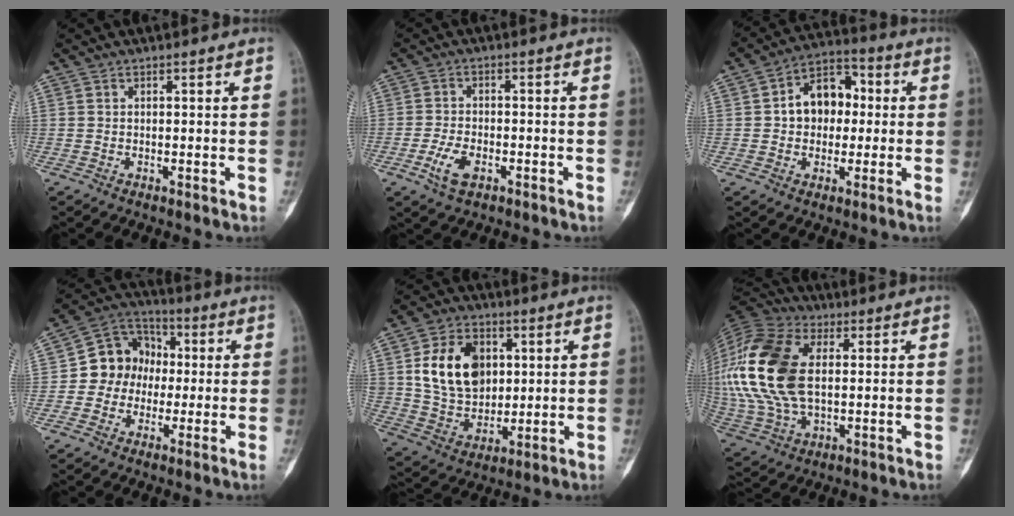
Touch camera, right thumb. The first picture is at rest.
{"total": 5.4, "force": [-2.4, 2.7, 3.9], "torque": [-0.084, 0.007, -0.046]}
{"total": 10.9, "force": [0.9, 7.9, 7.4], "torque": [-0.080, 0.026, 0.005]}
{"total": 11.6, "force": [-0.3, 10.3, 5.3], "torque": [-0.047, 0.031, -0.019]}
{"total": 15.8, "force": [3.6, 11.6, 10.1], "torque": [-0.139, -0.009, 0.074]}
{"total": 22.7, "force": [2.5, 13.4, 18.1], "torque": [-0.408, 0.001, 0.043]}